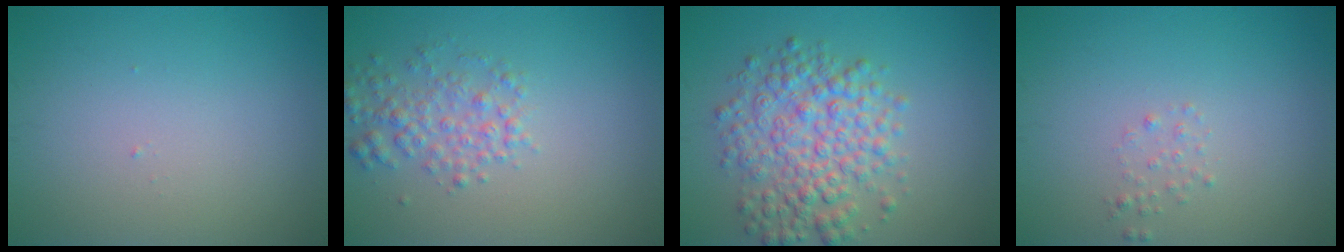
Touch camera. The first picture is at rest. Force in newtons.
{"total": 2.7, "press": 2.7, "slide": 0.1}
{"total": 5.9, "press": 5.9, "slide": 0.1}
{"total": 0.8, "press": 0.8, "slide": 0.1}